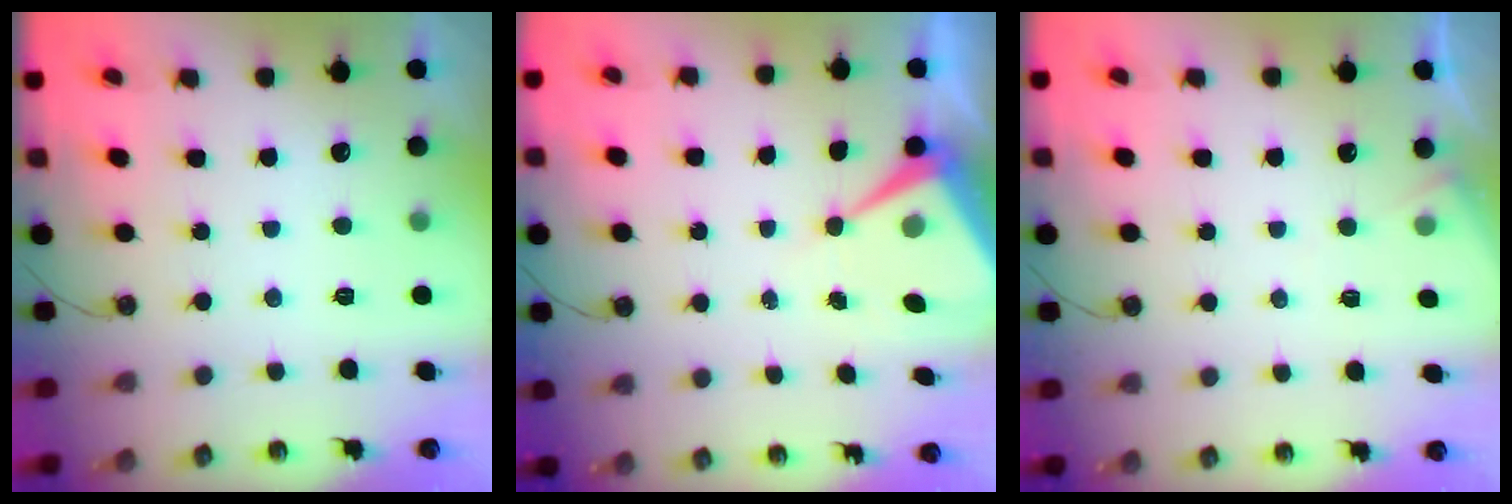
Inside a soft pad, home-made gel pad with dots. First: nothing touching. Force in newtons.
{"total": 8.1, "press": 8.1, "slide": 0.2}
{"total": 3.5, "press": 3.5, "slide": 0.5}